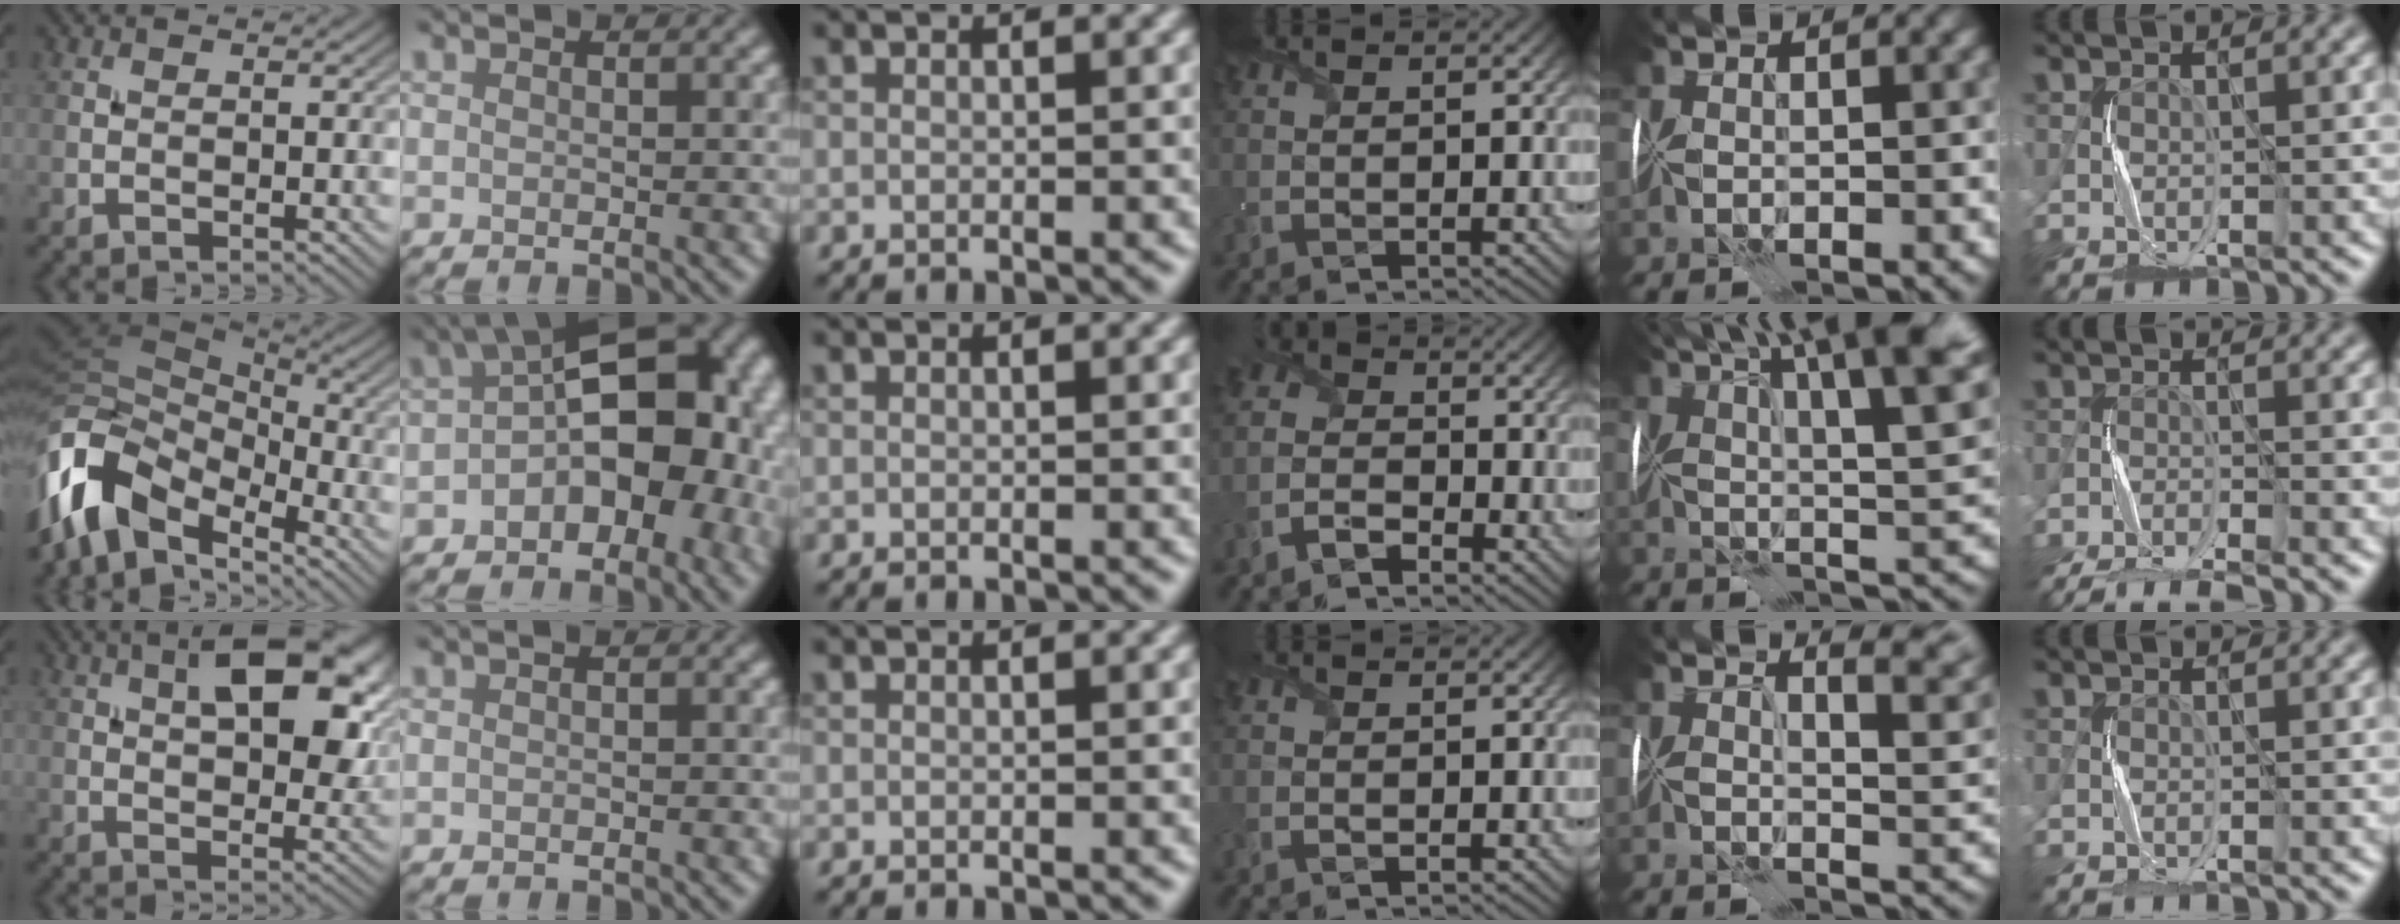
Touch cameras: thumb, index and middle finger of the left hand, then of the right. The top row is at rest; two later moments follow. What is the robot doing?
{"motion": "fold", "object": "handkerchief"}